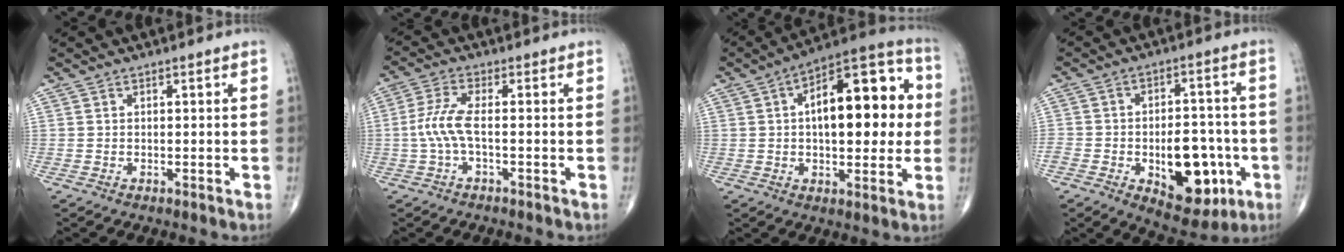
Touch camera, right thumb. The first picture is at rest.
{"total": 5.5, "force": [-0.9, 1.4, 5.2], "torque": [-0.136, 0.013, -0.025]}
{"total": 20.3, "force": [2.5, 9.5, 17.7], "torque": [-0.220, 0.030, 0.026]}
{"total": 17.1, "force": [-5.6, 9.4, 13.1], "torque": [-0.150, 0.035, -0.068]}